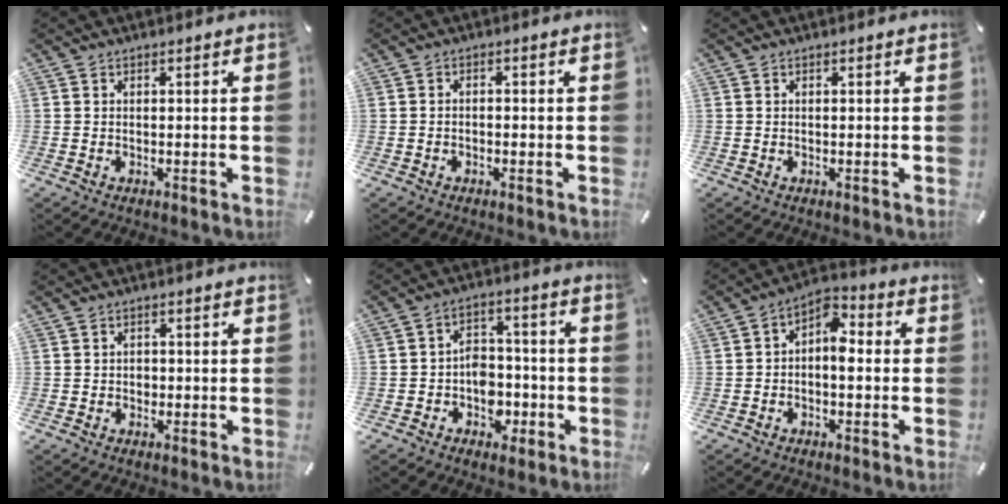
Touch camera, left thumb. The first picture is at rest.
{"total": 1.4, "force": [-0.9, 0.8, 0.6], "torque": [-0.012, 0.004, -0.020]}
{"total": 0.0}
{"total": 1.4, "force": [-0.3, 1.2, 0.6], "torque": [-0.013, 0.005, -0.008]}
{"total": 7.9, "force": [-2.9, 6.6, 3.2], "torque": [-0.037, 0.025, -0.048]}
{"total": 5.9, "force": [-0.6, 3.8, 4.5], "torque": [-0.067, 0.002, -0.016]}